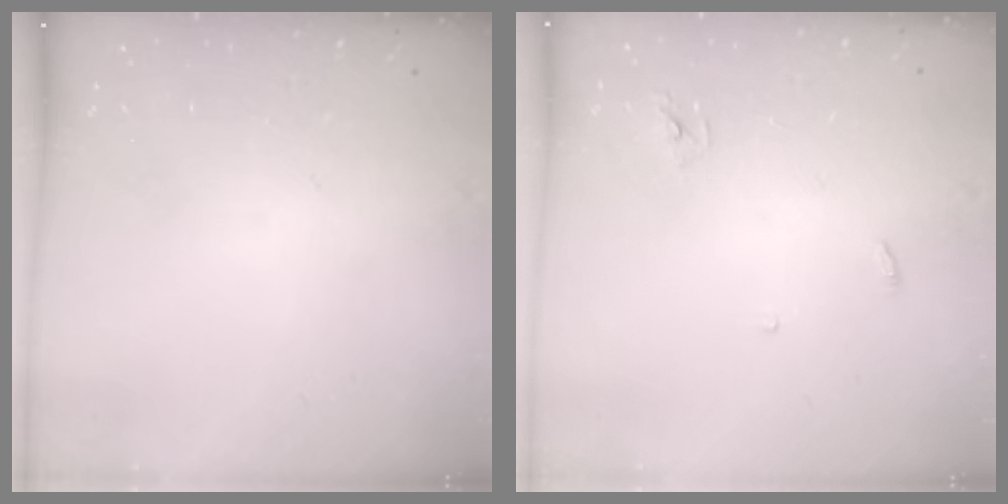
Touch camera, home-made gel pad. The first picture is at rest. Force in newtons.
{"total": 2.9, "press": 2.9, "slide": 0.2}